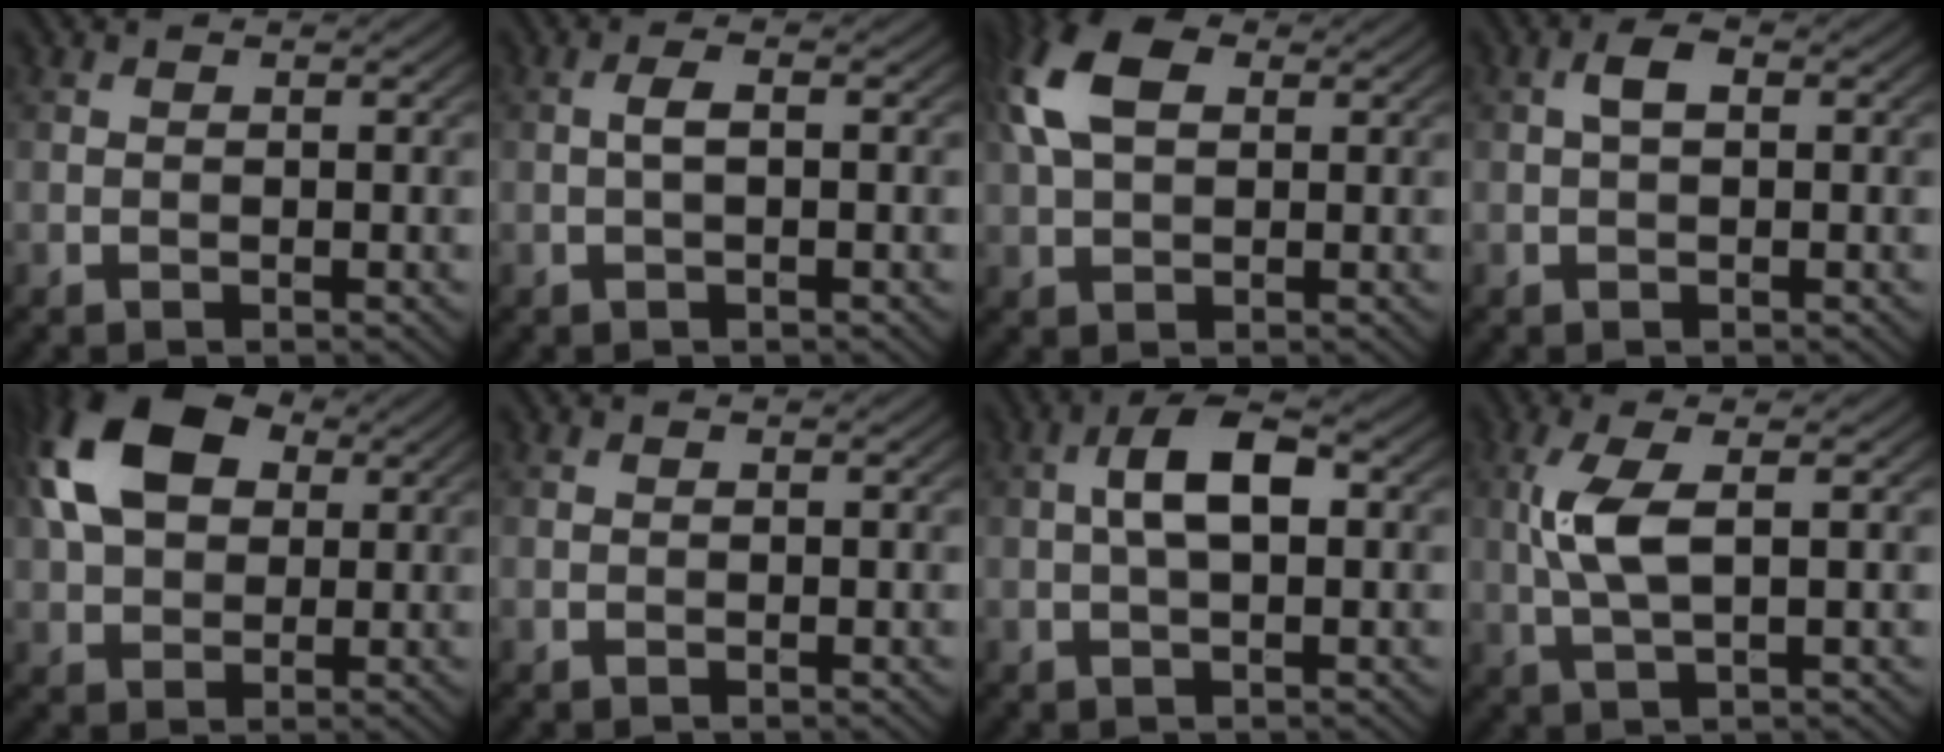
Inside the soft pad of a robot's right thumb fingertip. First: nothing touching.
{"total": 1.8, "force": [-0.1, 0.5, 1.8], "torque": [-0.036, 0.007, -0.006]}
{"total": 8.5, "force": [2.6, 5.0, 6.4], "torque": [-0.171, 0.023, 0.044]}
{"total": 2.2, "force": [0.3, 1.1, 1.9], "torque": [-0.035, 0.009, 0.002]}
{"total": 12.1, "force": [3.5, 7.8, 8.5], "torque": [-0.203, 0.030, 0.056]}
{"total": 0.0}
{"total": 5.4, "force": [0.4, 2.2, 4.9], "torque": [-0.093, 0.014, 0.002]}
{"total": 5.2, "force": [0.9, 1.5, 5.0], "torque": [-0.120, 0.005, 0.017]}